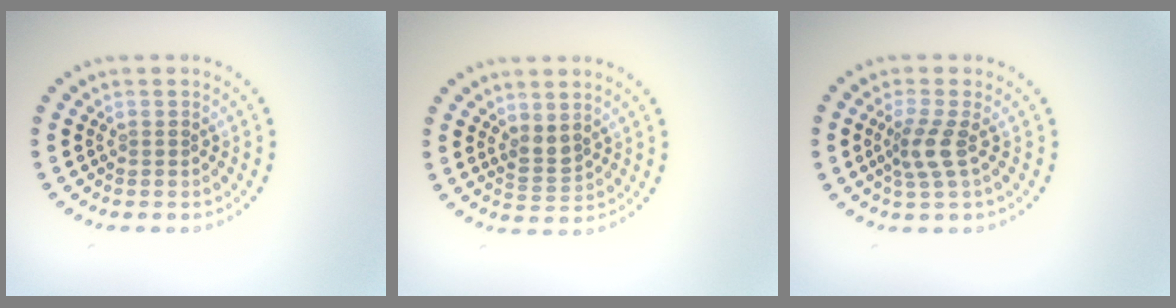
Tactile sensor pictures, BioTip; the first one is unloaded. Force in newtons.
{"total": 1.7, "press": 1.4, "slide": 0.9}
{"total": 2.4, "press": 1.8, "slide": 1.6}